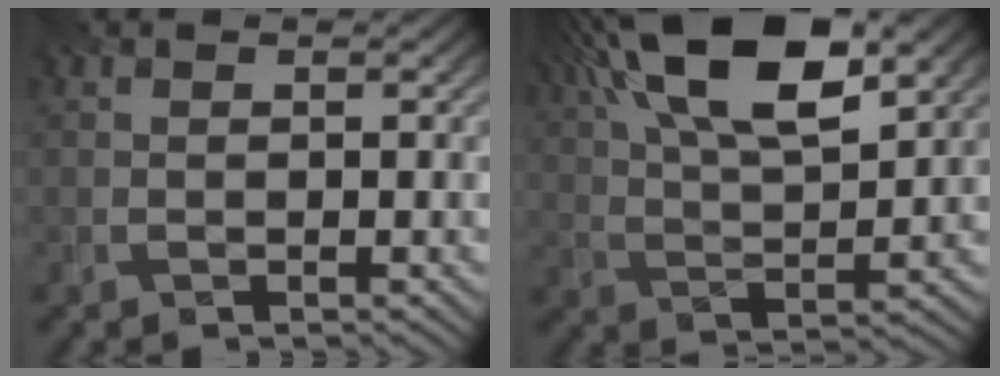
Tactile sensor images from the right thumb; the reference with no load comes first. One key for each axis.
{"total": 14.9, "fx": 7.9, "fy": 5.6, "fz": 11.3, "tx": -0.233, "ty": 0.026, "tz": 0.131}